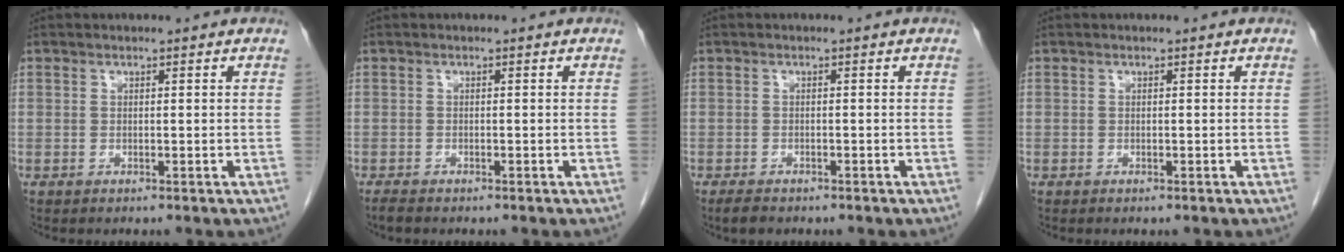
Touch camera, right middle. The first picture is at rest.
{"total": 1.3, "force": [-1.1, 0.3, 0.6], "torque": [-0.020, -0.004, -0.018]}
{"total": 2.2, "force": [-1.7, 0.8, 1.1], "torque": [-0.026, -0.004, -0.024]}
{"total": 0.0}